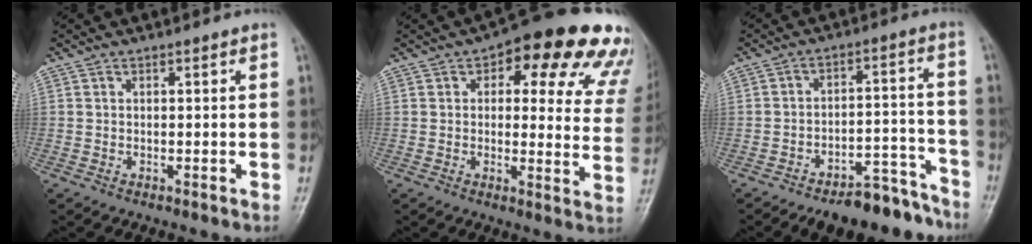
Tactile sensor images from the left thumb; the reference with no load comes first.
{"total": 20.9, "force": [11.9, 8.5, 14.9], "torque": [-0.134, -0.020, 0.128]}
{"total": 12.2, "force": [-10.4, 4.6, 4.6], "torque": [-0.023, 0.092, -0.153]}